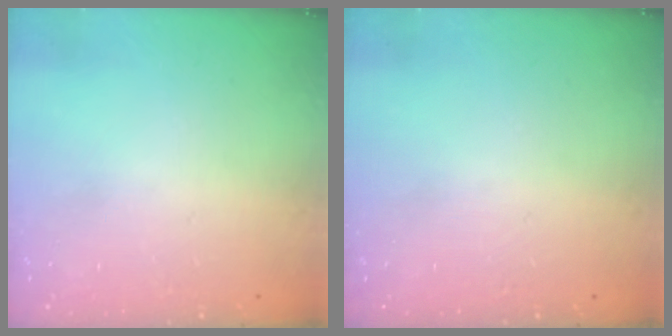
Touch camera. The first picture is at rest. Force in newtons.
{"total": 0.0}